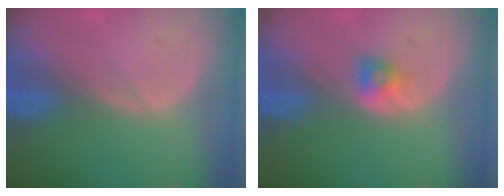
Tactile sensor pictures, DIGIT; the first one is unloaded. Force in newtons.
{"total": 2.0, "press": 2.0, "slide": 0.3}